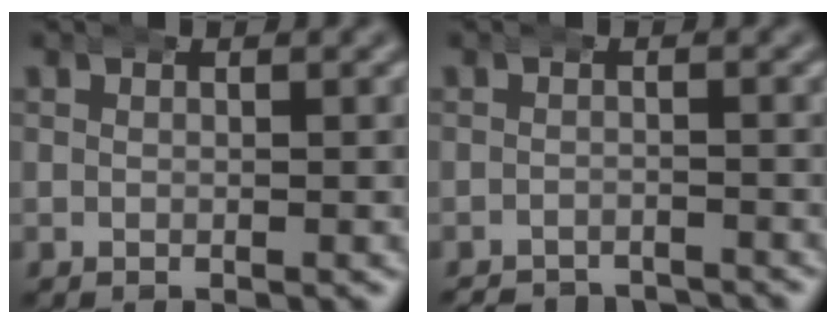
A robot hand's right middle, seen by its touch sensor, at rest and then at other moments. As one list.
[{"total": 4.2, "force": [-4.1, 0.4, 0.1], "torque": [0.003, -0.017, -0.063]}]